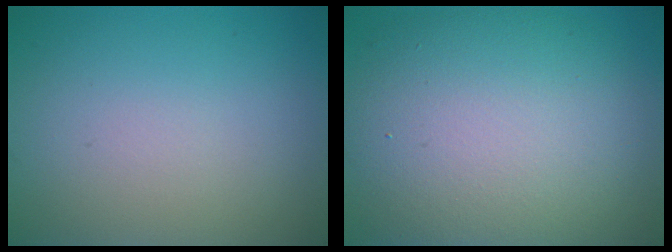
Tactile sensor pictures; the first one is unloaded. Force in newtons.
{"total": 12.3, "press": 12.2, "slide": 1.0}